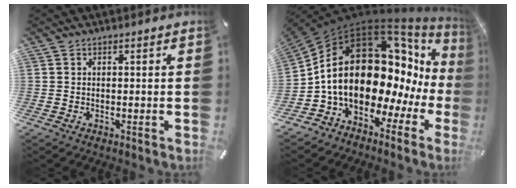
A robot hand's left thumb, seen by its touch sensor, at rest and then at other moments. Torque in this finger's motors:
{"motor_torque": [1.48, 3.53, 2.77, 0.00, 0.74]}